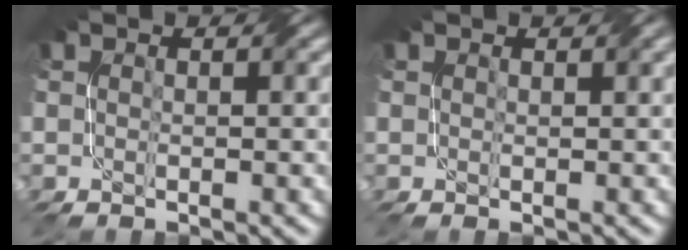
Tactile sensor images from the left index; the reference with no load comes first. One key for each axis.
{"total": 1.1, "fx": 0.9, "fy": 0.1, "fz": 0.6, "tx": -0.010, "ty": -0.001, "tz": 0.013}